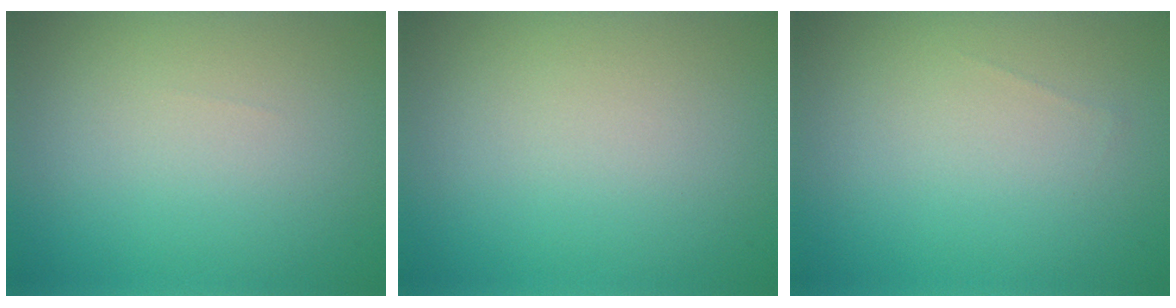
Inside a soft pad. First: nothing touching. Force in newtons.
{"total": 0.0}
{"total": 0.0}